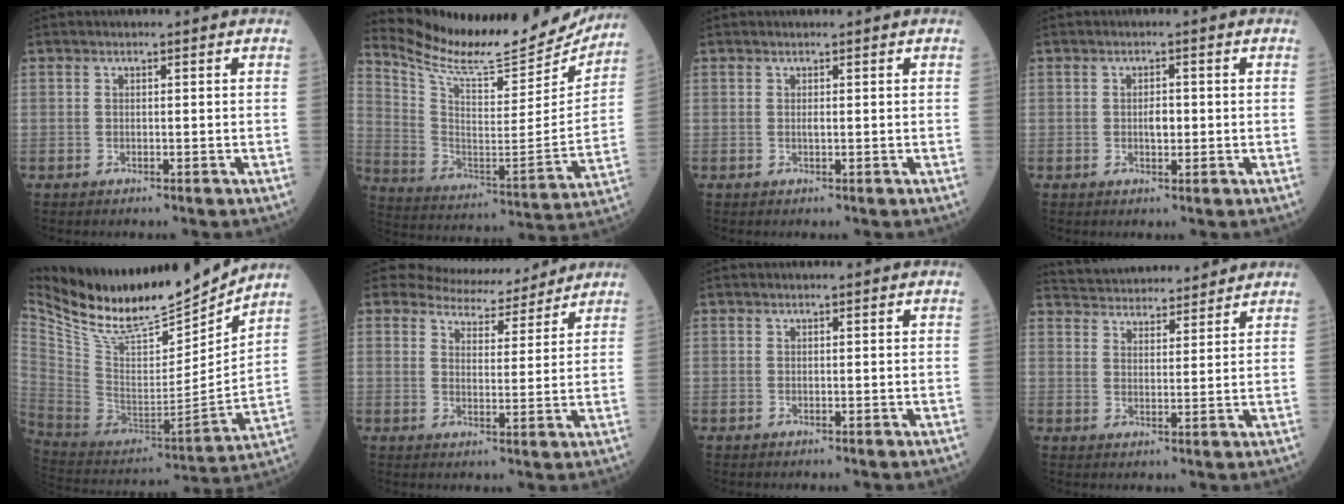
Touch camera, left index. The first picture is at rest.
{"total": 22.1, "force": [21.0, 2.9, 6.1], "torque": [-0.120, -0.069, 0.313]}
{"total": 0.6, "force": [0.3, 0.1, 0.5], "torque": [-0.014, 0.002, 0.005]}
{"total": 1.8, "force": [0.0, 0.8, 1.6], "torque": [-0.028, 0.001, 0.001]}
{"total": 23.2, "force": [20.5, 4.1, 10.0], "torque": [-0.203, -0.027, 0.354]}
{"total": 8.8, "force": [8.4, 2.5, 0.9], "torque": [-0.015, 0.001, 0.113]}
{"total": 0.0}
{"total": 13.6, "force": [13.0, 2.5, 3.0], "torque": [-0.050, 0.031, 0.195]}